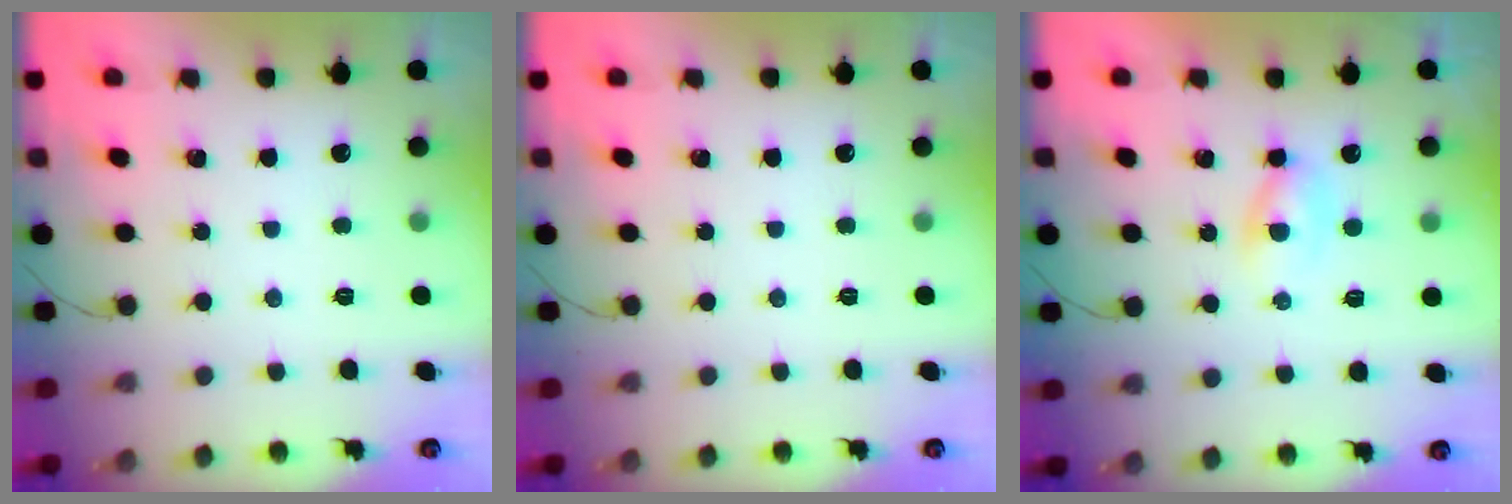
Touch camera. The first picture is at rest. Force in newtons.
{"total": 0.0}
{"total": 2.2, "press": 2.0, "slide": 0.9}